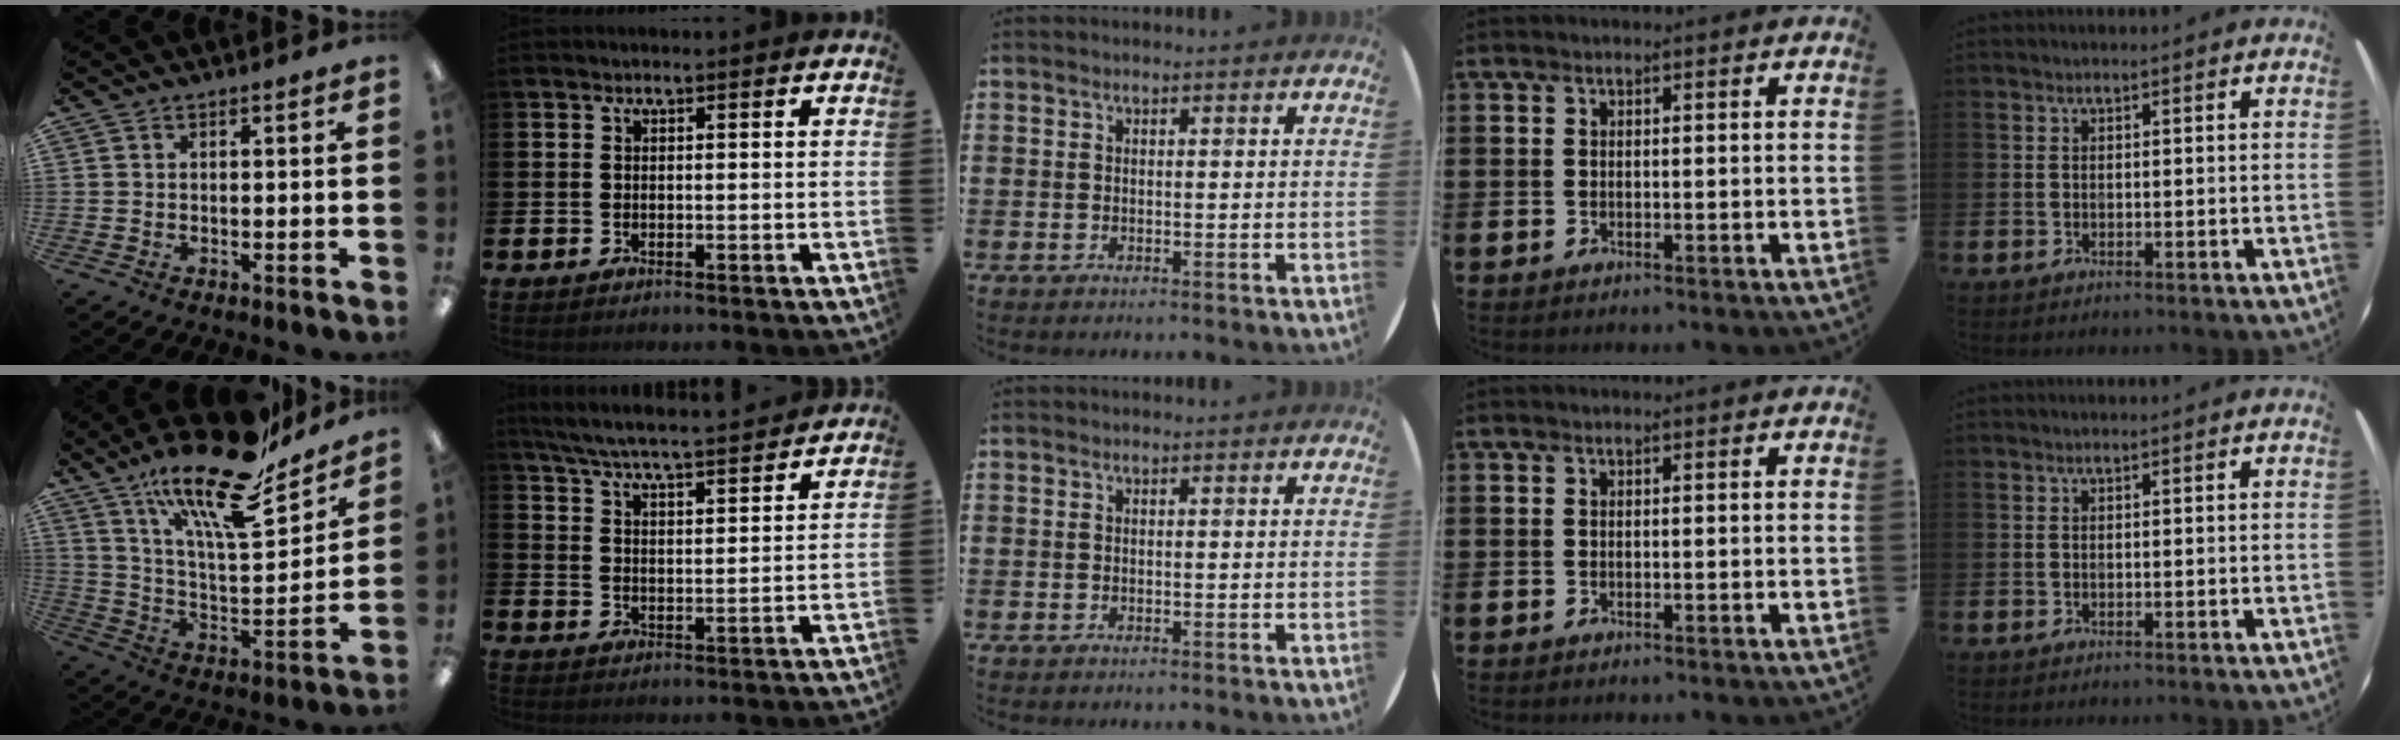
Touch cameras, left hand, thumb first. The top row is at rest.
{"thumb": {"total": 23.3, "force": [17.4, 6.3, 14.1], "torque": [-0.240, -0.110, 0.291]}, "index": {"total": 6.5, "force": [6.2, 0.2, 1.9], "torque": [-0.064, -0.043, 0.108]}}